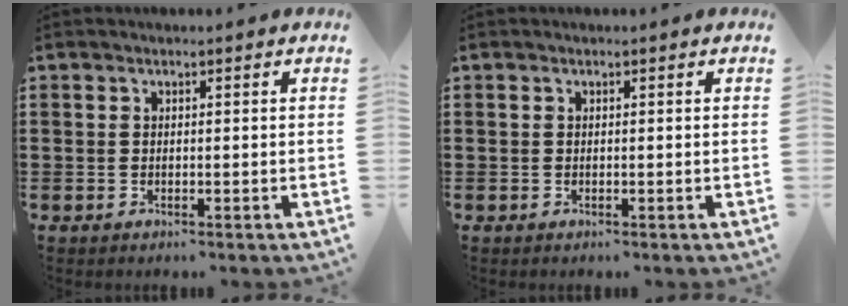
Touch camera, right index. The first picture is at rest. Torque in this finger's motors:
{"motor_torque": [-0.80, 1.34, 0.00, 0.00]}